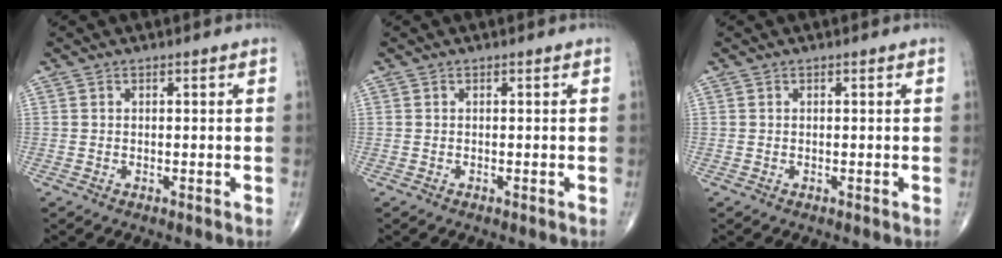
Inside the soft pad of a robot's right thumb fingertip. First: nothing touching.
{"total": 0.0}
{"total": 0.0}